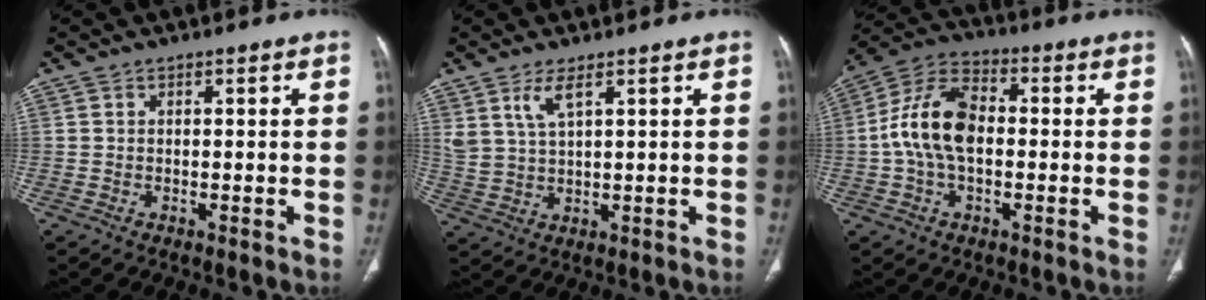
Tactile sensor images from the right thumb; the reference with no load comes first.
{"total": 4.7, "force": [2.7, 1.3, 3.6], "torque": [-0.080, -0.016, 0.066]}
{"total": 12.6, "force": [-0.5, 7.5, 10.1], "torque": [-0.196, 0.034, -0.016]}